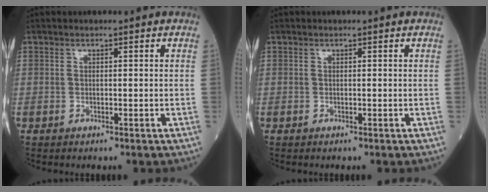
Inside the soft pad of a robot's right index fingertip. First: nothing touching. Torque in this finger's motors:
{"motor_torque": [0.00, 0.00, 0.00, 0.00]}